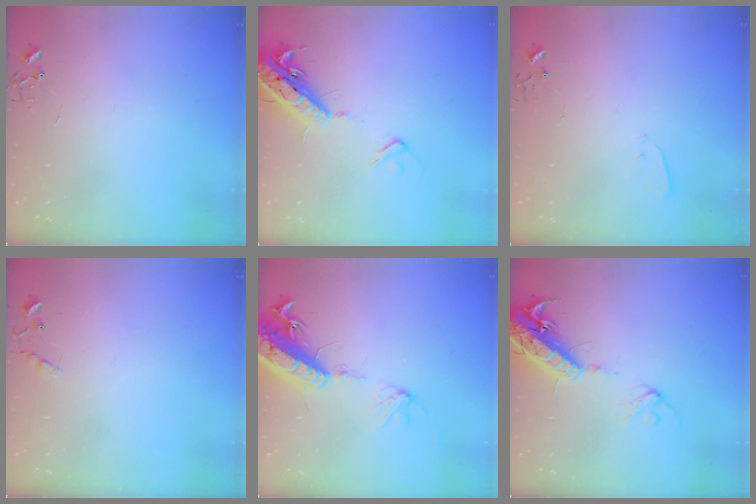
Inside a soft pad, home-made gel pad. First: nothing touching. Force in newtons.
{"total": 17.1, "press": 16.7, "slide": 3.7}
{"total": 2.1, "press": 2.0, "slide": 0.4}
{"total": 6.7, "press": 6.7, "slide": 0.4}
{"total": 18.2, "press": 17.7, "slide": 4.2}
{"total": 17.8, "press": 17.4, "slide": 3.8}